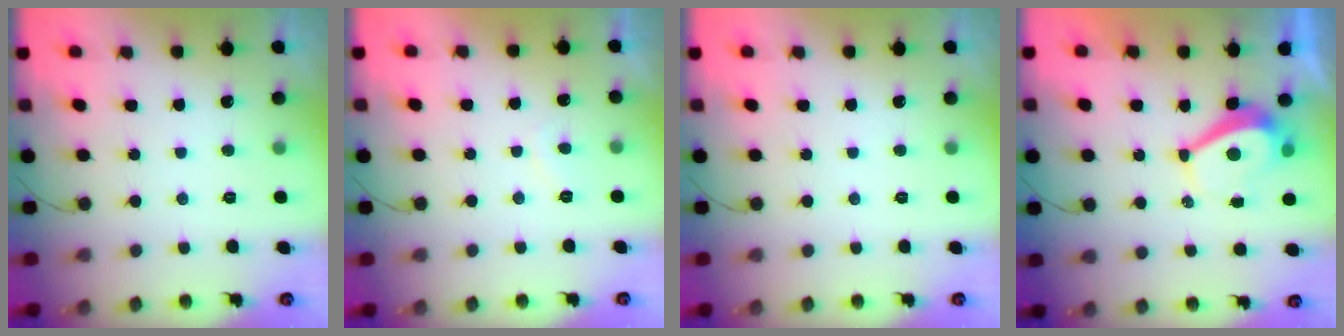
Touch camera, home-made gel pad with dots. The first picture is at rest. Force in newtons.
{"total": 1.3, "press": 1.1, "slide": 0.7}
{"total": 0.0}
{"total": 3.8, "press": 3.8, "slide": 0.5}